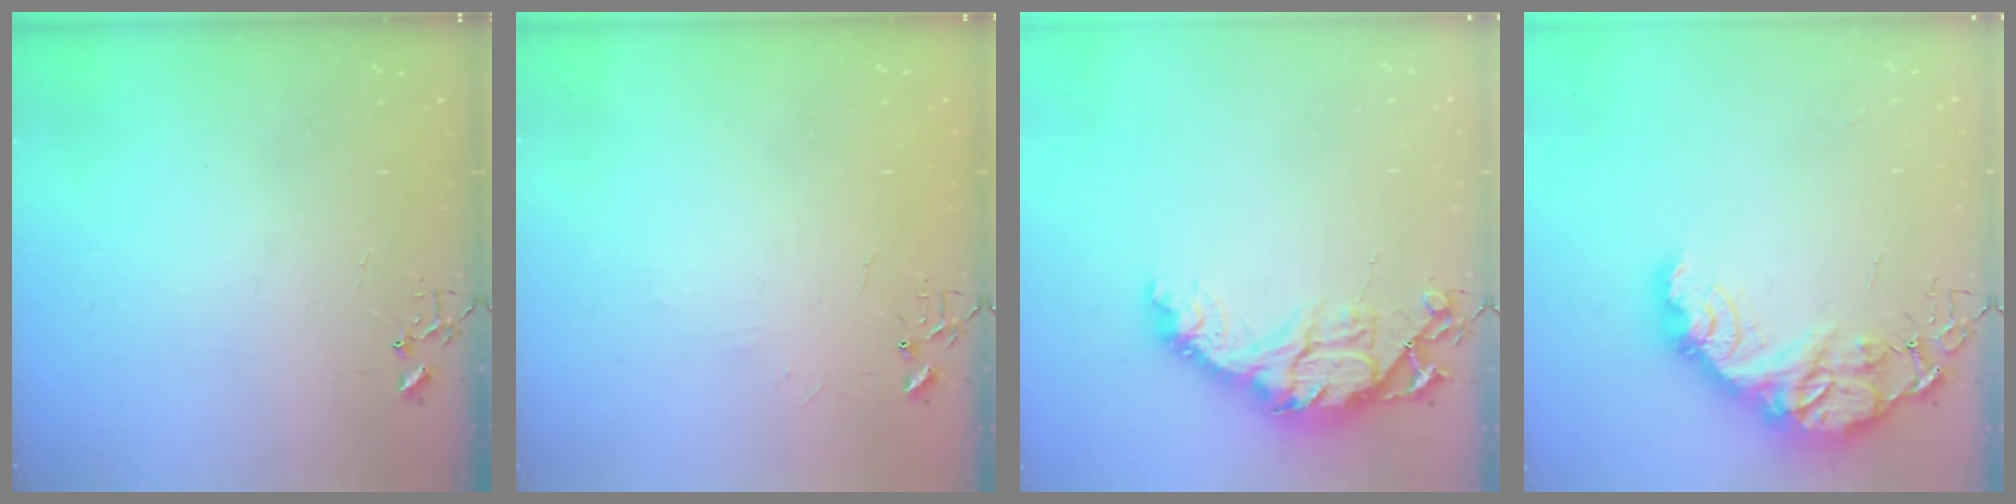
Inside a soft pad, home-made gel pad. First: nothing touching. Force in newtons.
{"total": 2.7, "press": 2.7, "slide": 0.4}
{"total": 15.5, "press": 15.4, "slide": 1.3}
{"total": 19.0, "press": 19.0, "slide": 1.4}